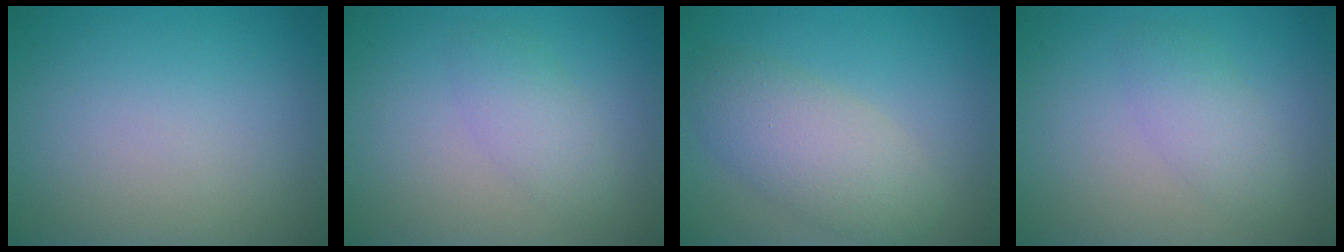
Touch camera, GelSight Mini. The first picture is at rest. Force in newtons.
{"total": 2.3, "press": 2.3, "slide": 0.0}
{"total": 4.8, "press": 4.8, "slide": 0.1}
{"total": 2.3, "press": 2.3, "slide": 0.0}